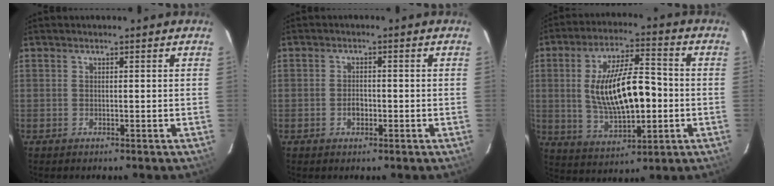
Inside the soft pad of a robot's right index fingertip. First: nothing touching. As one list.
[{"total": 2.3, "force": [-0.8, 1.6, 1.4], "torque": [-0.027, 0.004, -0.014]}, {"total": 16.1, "force": [-0.6, 6.3, 14.8], "torque": [-0.270, 0.006, 0.004]}]